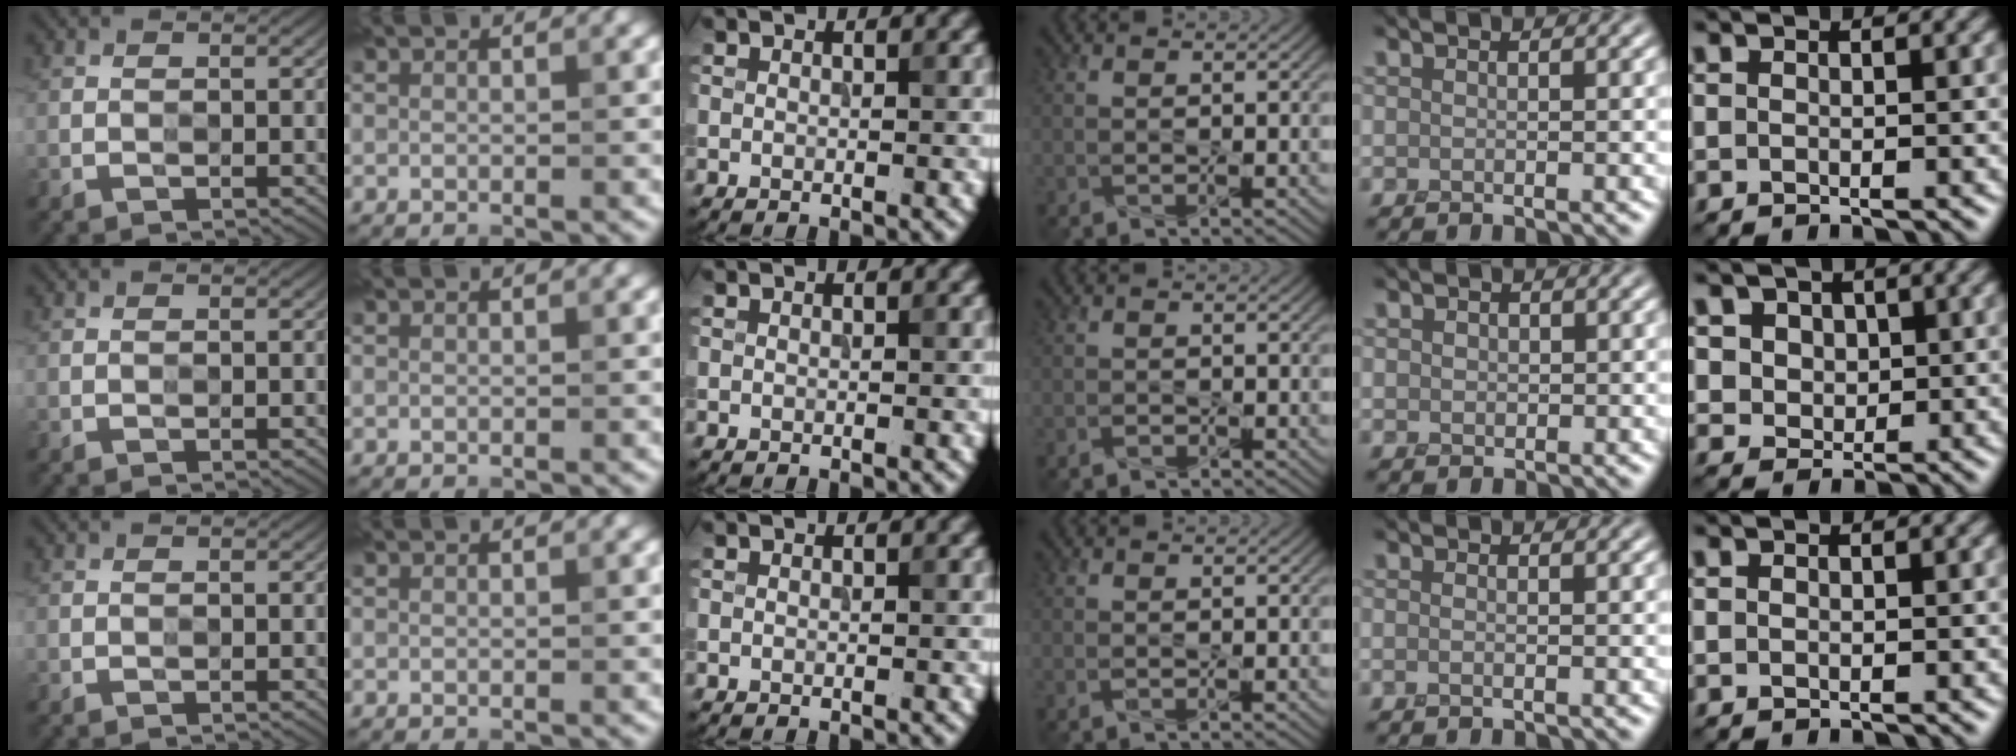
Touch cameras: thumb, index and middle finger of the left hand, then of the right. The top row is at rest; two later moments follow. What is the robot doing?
{"motion": "press", "object": "memory foam"}